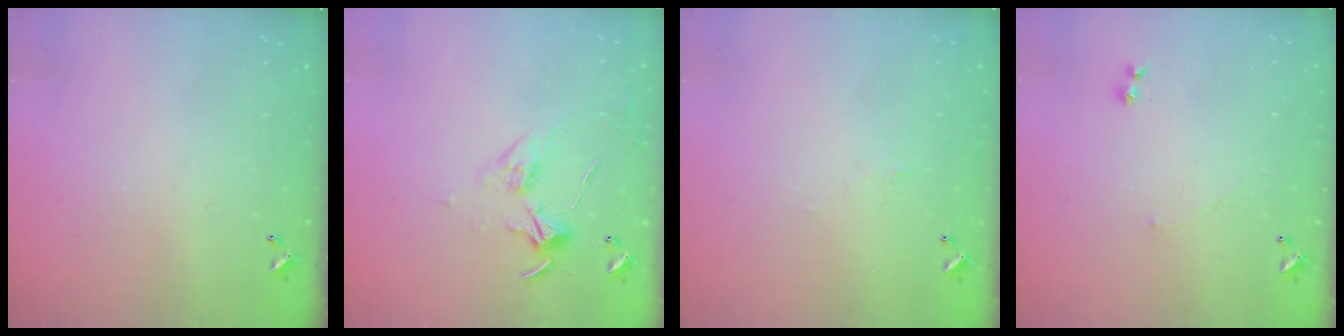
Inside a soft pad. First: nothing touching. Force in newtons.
{"total": 4.2, "press": 4.2, "slide": 0.4}
{"total": 1.6, "press": 1.5, "slide": 0.5}
{"total": 1.5, "press": 1.4, "slide": 0.6}